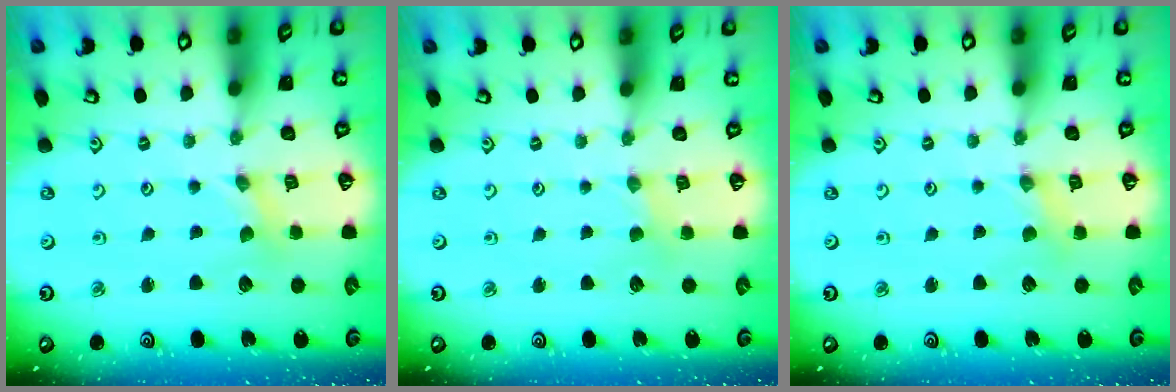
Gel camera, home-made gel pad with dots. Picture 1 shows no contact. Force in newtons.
{"total": 1.0, "press": 0.9, "slide": 0.3}
{"total": 1.3, "press": 1.3, "slide": 0.3}